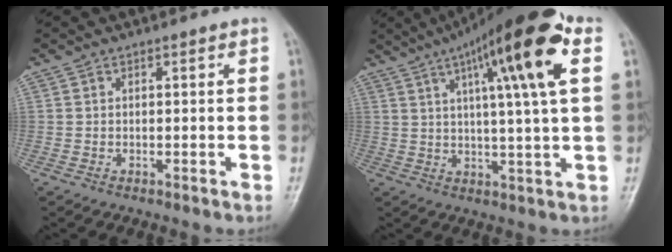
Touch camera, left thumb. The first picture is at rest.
{"total": 18.2, "force": [7.2, 2.6, 16.5], "torque": [-0.250, 0.003, 0.105]}